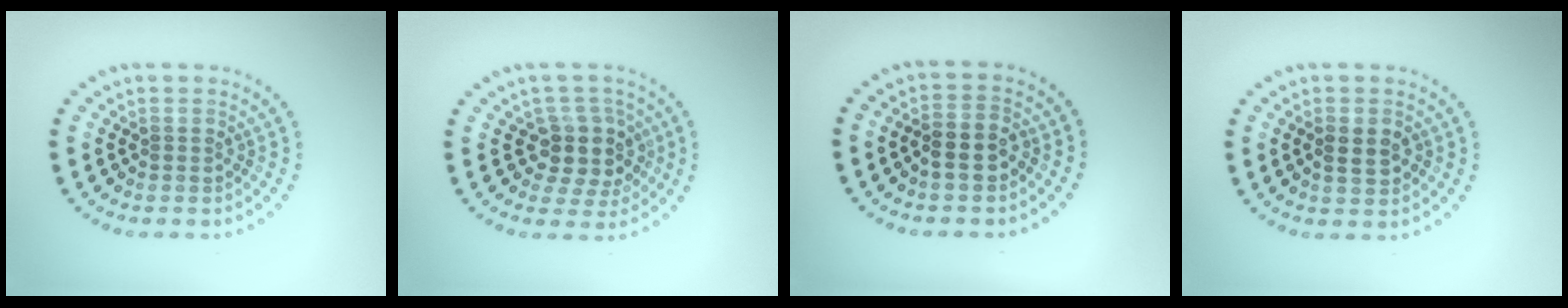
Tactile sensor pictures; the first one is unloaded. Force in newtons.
{"total": 3.8, "press": 3.1, "slide": 2.2}
{"total": 2.1, "press": 2.0, "slide": 0.7}
{"total": 2.3, "press": 2.3, "slide": 0.2}